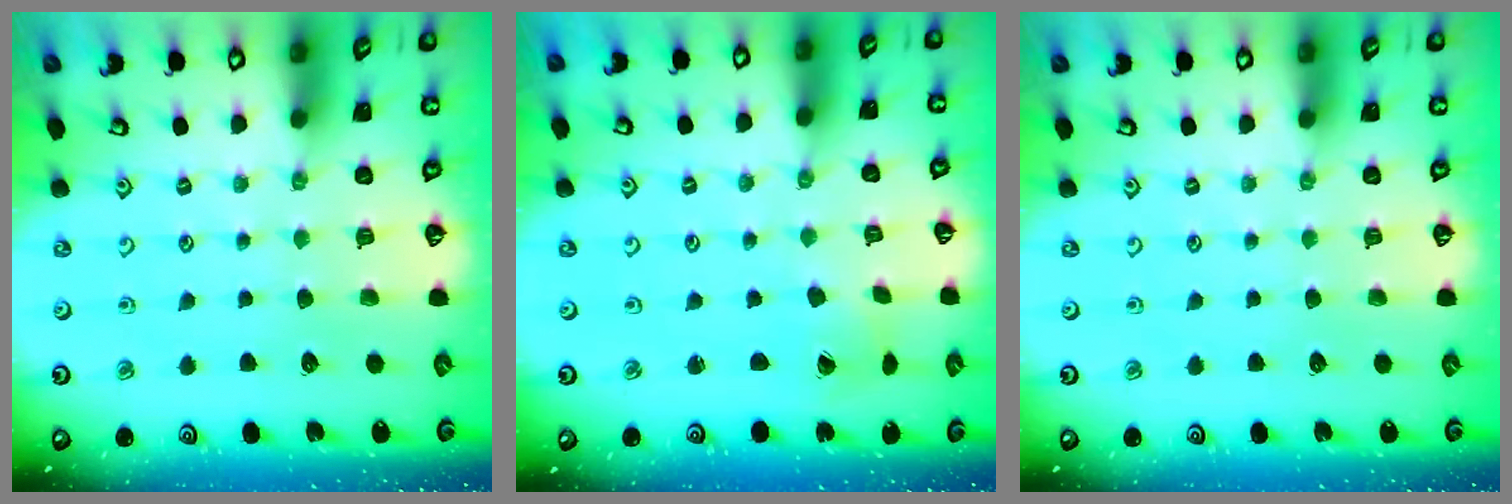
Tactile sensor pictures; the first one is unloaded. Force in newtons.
{"total": 1.5, "press": 1.5, "slide": 0.2}
{"total": 0.0}